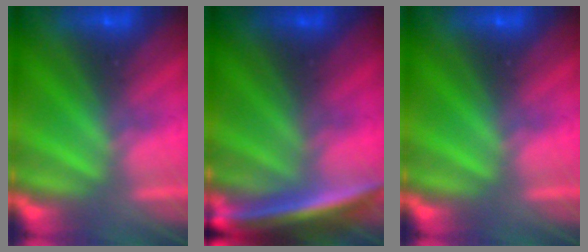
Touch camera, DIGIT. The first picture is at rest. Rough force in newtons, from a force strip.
{"total": 7.0}
{"total": 0.0}